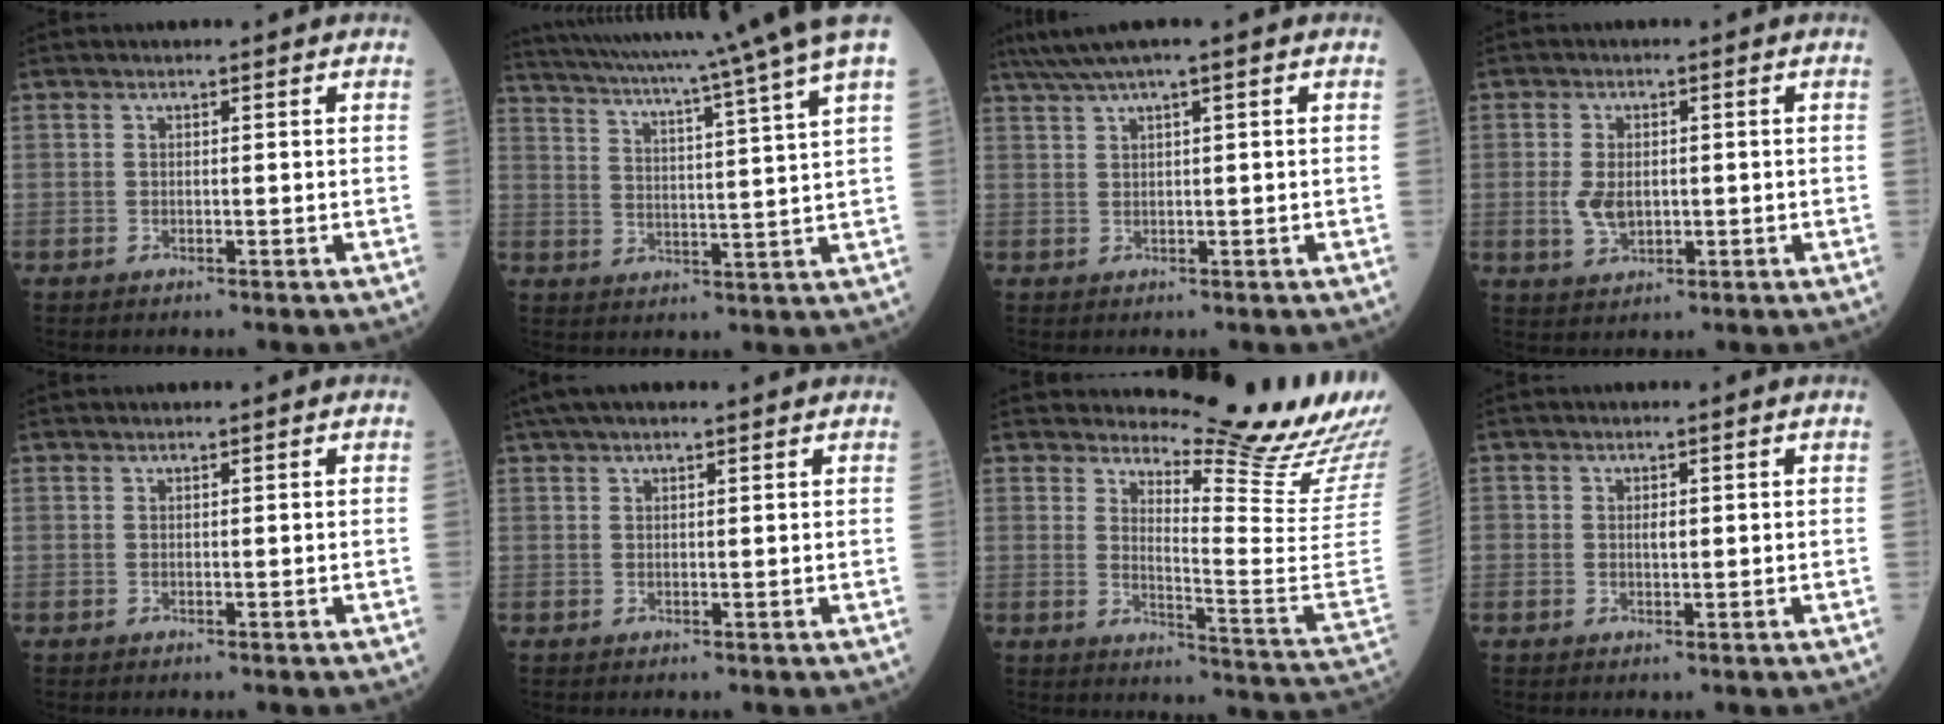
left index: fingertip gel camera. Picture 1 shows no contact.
{"total": 19.7, "force": [17.0, -2.9, 9.4], "torque": [-0.165, -0.042, 0.231]}
{"total": 5.3, "force": [3.9, -0.4, 3.6], "torque": [-0.071, 0.035, 0.075]}
{"total": 4.9, "force": [-0.3, 3.1, 3.8], "torque": [-0.086, 0.001, 0.004]}
{"total": 0.0}
{"total": 7.5, "force": [6.3, 1.5, 3.8], "torque": [-0.066, 0.048, 0.102]}
{"total": 17.4, "force": [15.9, 0.2, 7.1], "torque": [-0.110, -0.133, 0.190]}
{"total": 1.3, "force": [0.1, 0.9, 1.0], "torque": [-0.013, 0.002, 0.006]}